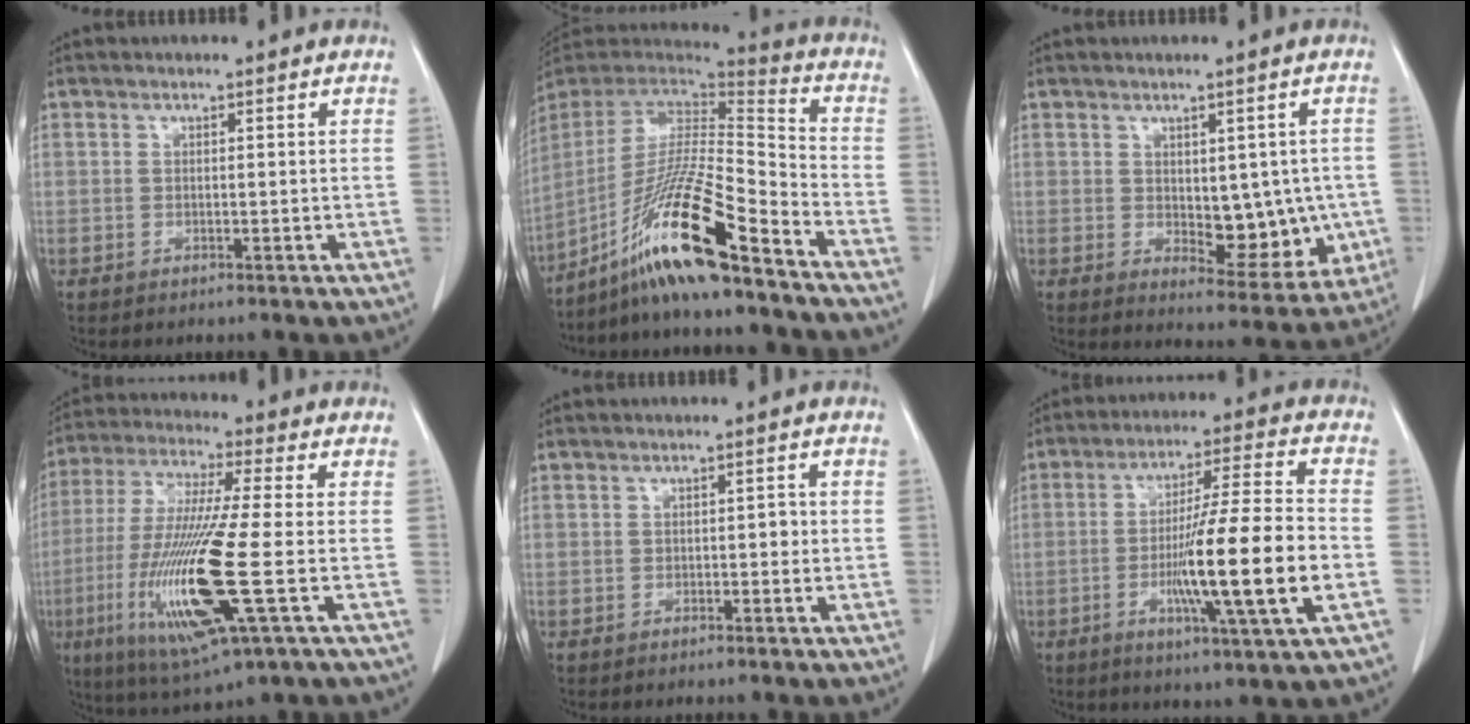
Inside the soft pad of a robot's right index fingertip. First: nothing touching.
{"total": 19.3, "force": [-13.2, 0.5, 14.0], "torque": [-0.296, -0.020, -0.248]}
{"total": 9.4, "force": [-0.6, 4.9, 8.0], "torque": [-0.084, 0.000, 0.009]}
{"total": 18.0, "force": [-4.6, 0.9, 17.4], "torque": [-0.367, -0.031, -0.086]}
{"total": 1.2, "force": [-0.2, 0.6, 1.0], "torque": [-0.009, 0.006, -0.004]}
{"total": 16.6, "force": [-3.8, -0.3, 16.1], "torque": [-0.276, -0.013, -0.068]}